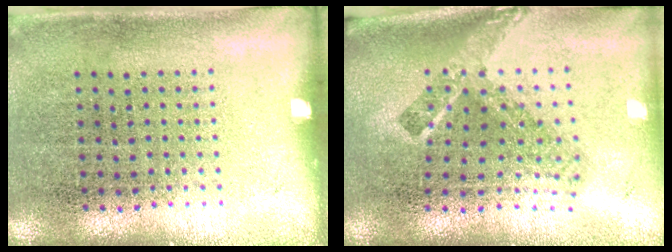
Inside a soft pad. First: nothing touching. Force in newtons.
{"total": 2.2, "press": 1.5, "slide": 1.7}